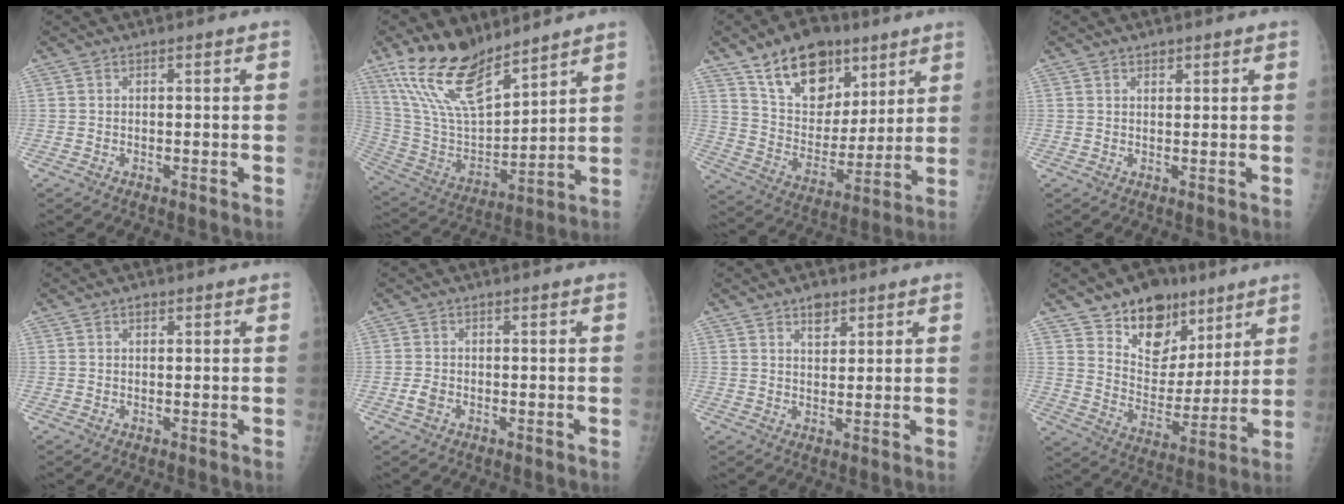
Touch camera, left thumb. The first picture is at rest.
{"total": 17.5, "force": [13.1, 6.2, 9.9], "torque": [-0.160, -0.065, 0.263]}
{"total": 18.3, "force": [11.2, 11.2, 9.2], "torque": [-0.103, -0.055, 0.197]}
{"total": 1.4, "force": [1.0, 0.9, 0.5], "torque": [0.002, -0.005, 0.013]}
{"total": 1.1, "force": [0.6, 0.7, 0.5], "torque": [-0.003, -0.002, 0.007]}
{"total": 2.0, "force": [-0.7, 1.4, 1.3], "torque": [-0.025, 0.001, -0.014]}
{"total": 3.7, "force": [2.4, 2.1, 1.9], "torque": [-0.014, -0.015, 0.039]}
{"total": 15.7, "force": [10.2, 10.1, 6.3], "torque": [-0.049, -0.057, 0.179]}